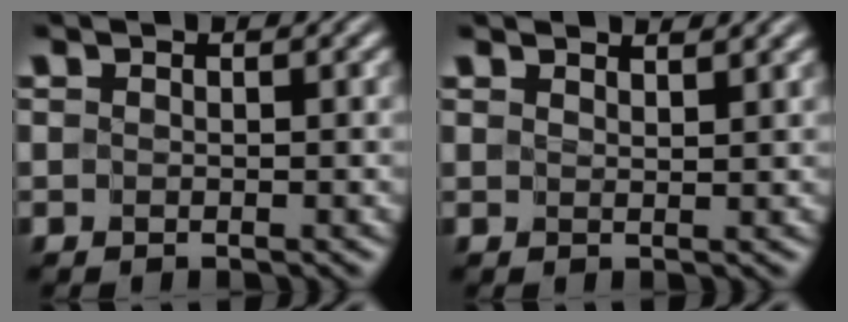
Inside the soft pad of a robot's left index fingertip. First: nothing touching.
{"total": 1.5, "force": [1.5, 0.0, 0.3], "torque": [-0.009, 0.001, 0.023]}